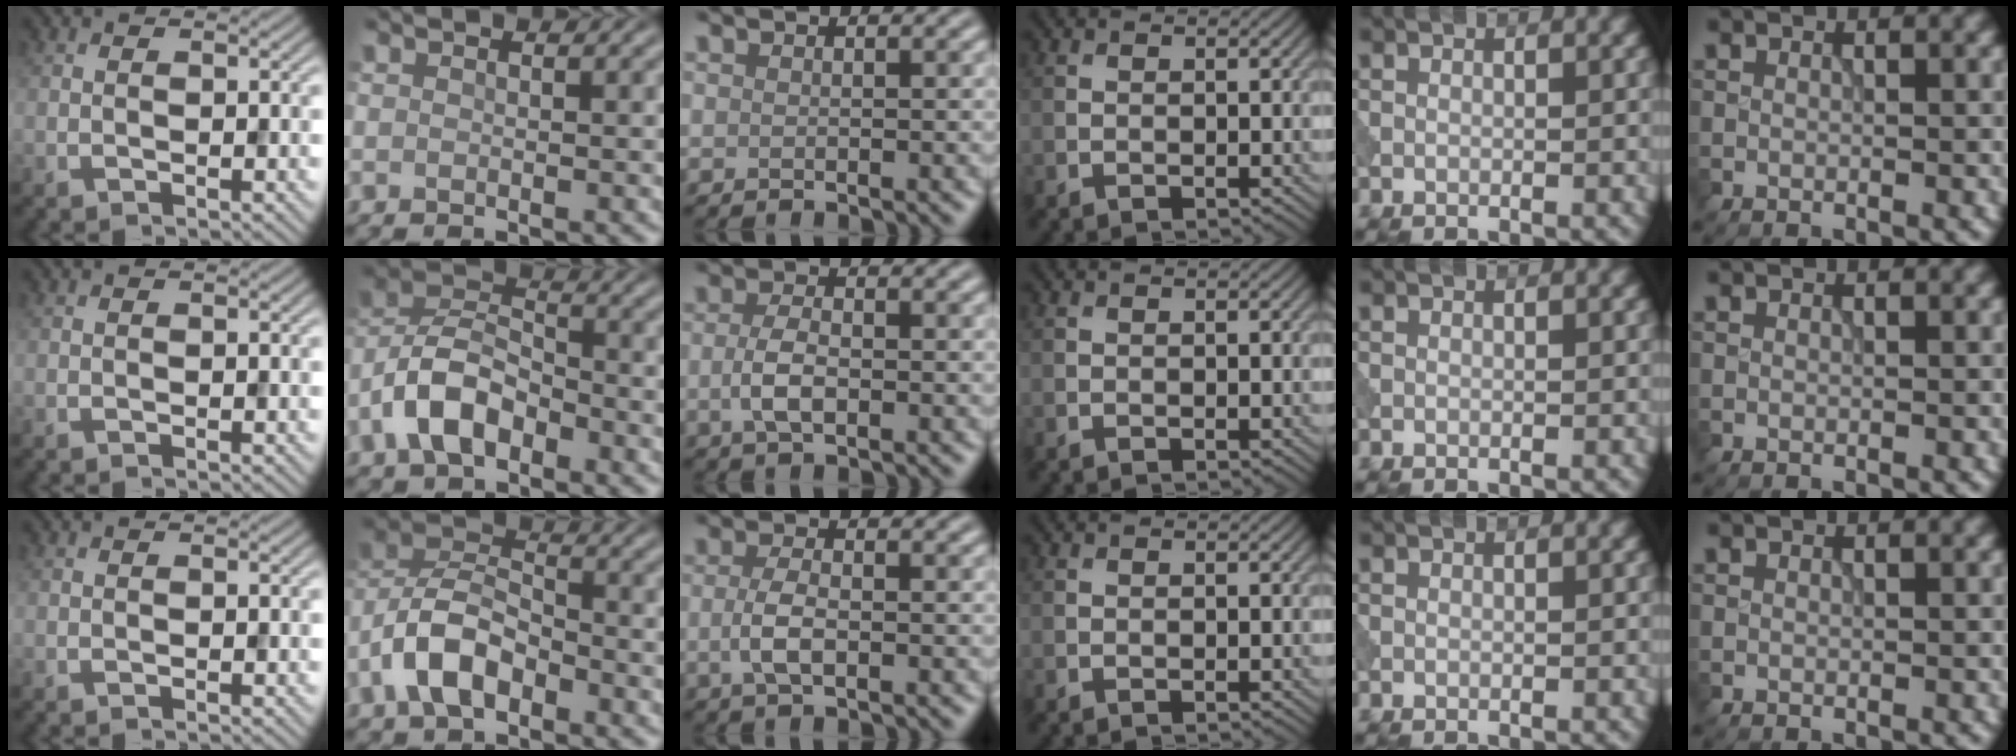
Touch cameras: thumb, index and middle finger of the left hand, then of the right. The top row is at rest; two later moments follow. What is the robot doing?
{"motion": "extract", "object": "peg toy"}